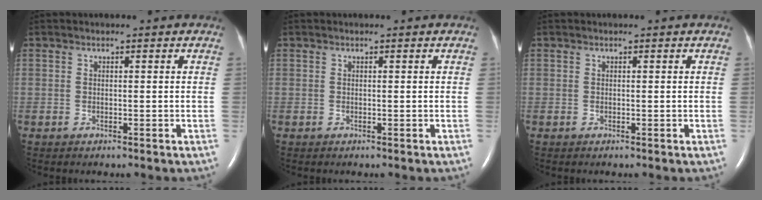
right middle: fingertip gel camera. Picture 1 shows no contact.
{"total": 0.0}
{"total": 0.0}